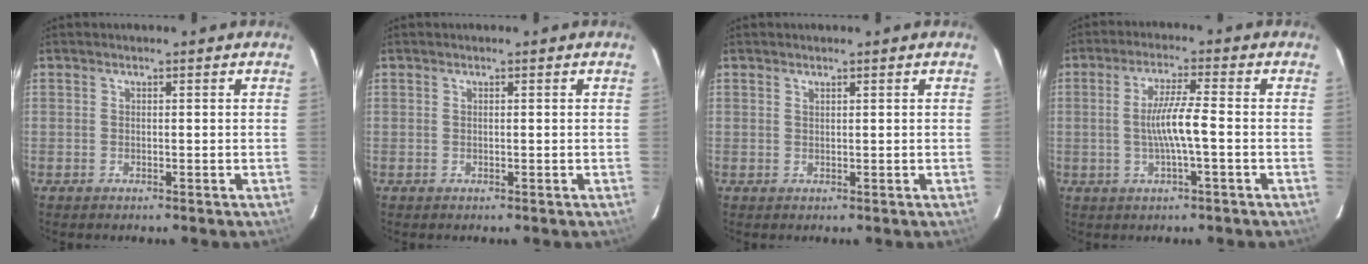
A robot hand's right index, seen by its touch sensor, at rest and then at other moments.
{"total": 0.0}
{"total": 0.6, "force": [0.6, 0.1, 0.2], "torque": [-0.004, 0.001, 0.012]}
{"total": 6.5, "force": [-1.1, -0.2, 6.4], "torque": [-0.118, -0.002, -0.016]}